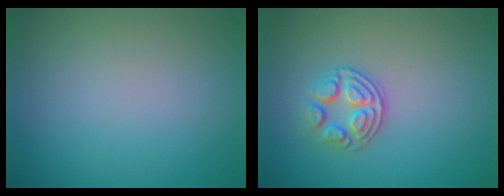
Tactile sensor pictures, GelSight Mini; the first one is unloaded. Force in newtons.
{"total": 2.9, "press": 2.5, "slide": 1.4}